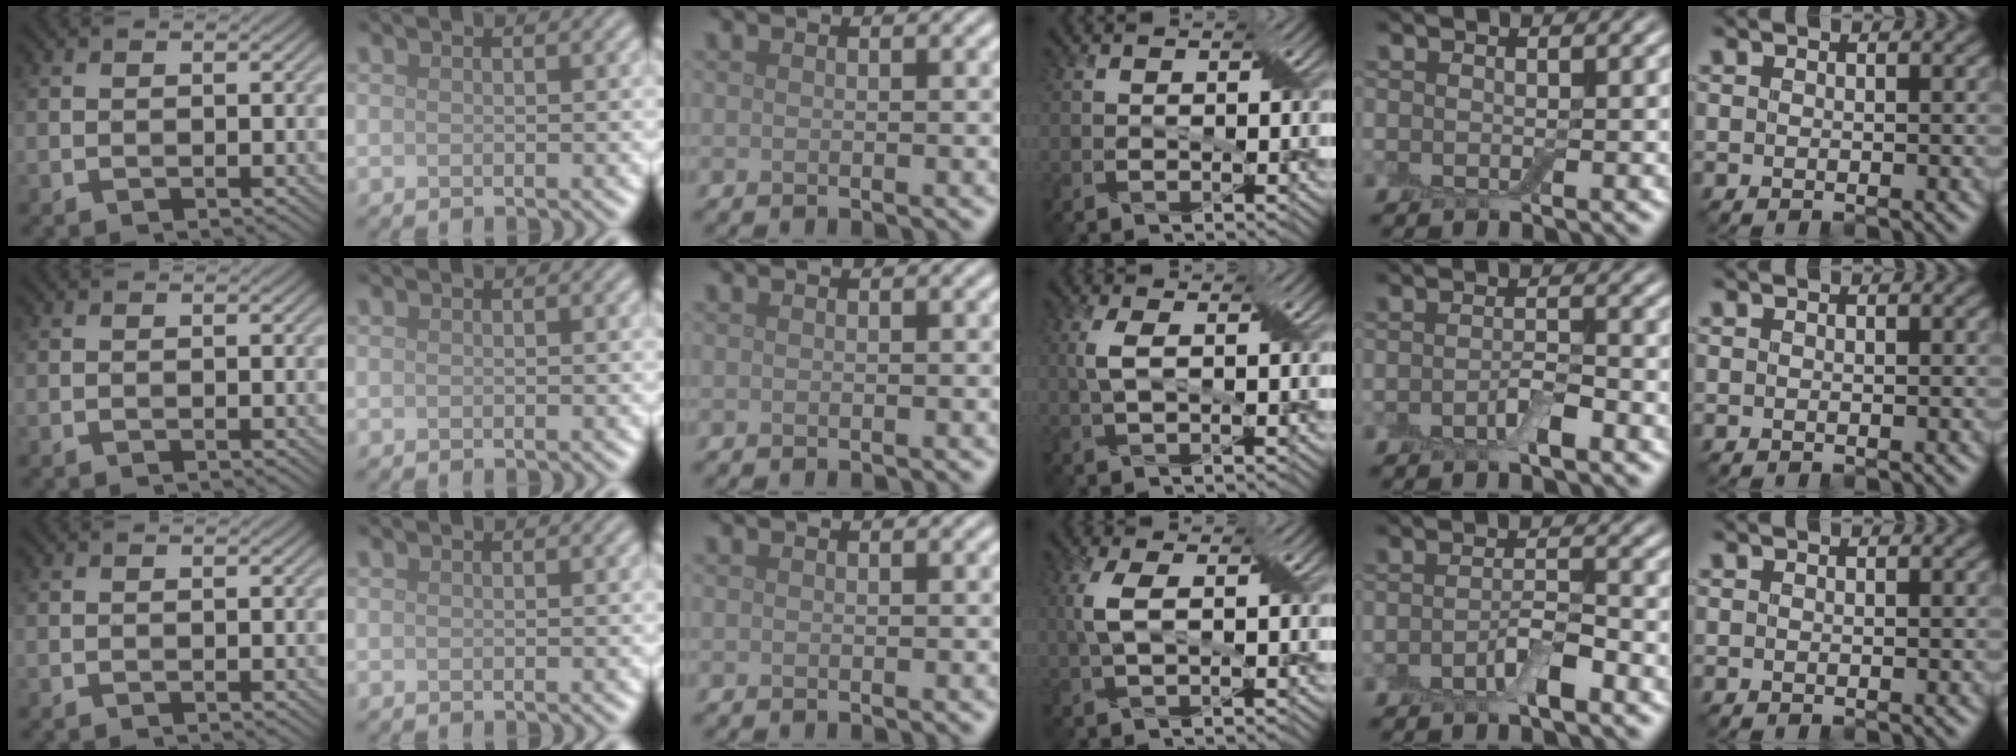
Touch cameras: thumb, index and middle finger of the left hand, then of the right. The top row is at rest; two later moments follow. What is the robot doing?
{"motion": "shake", "object": "box of matches"}